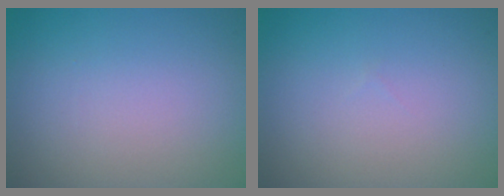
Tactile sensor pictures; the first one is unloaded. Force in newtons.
{"total": 0.0}